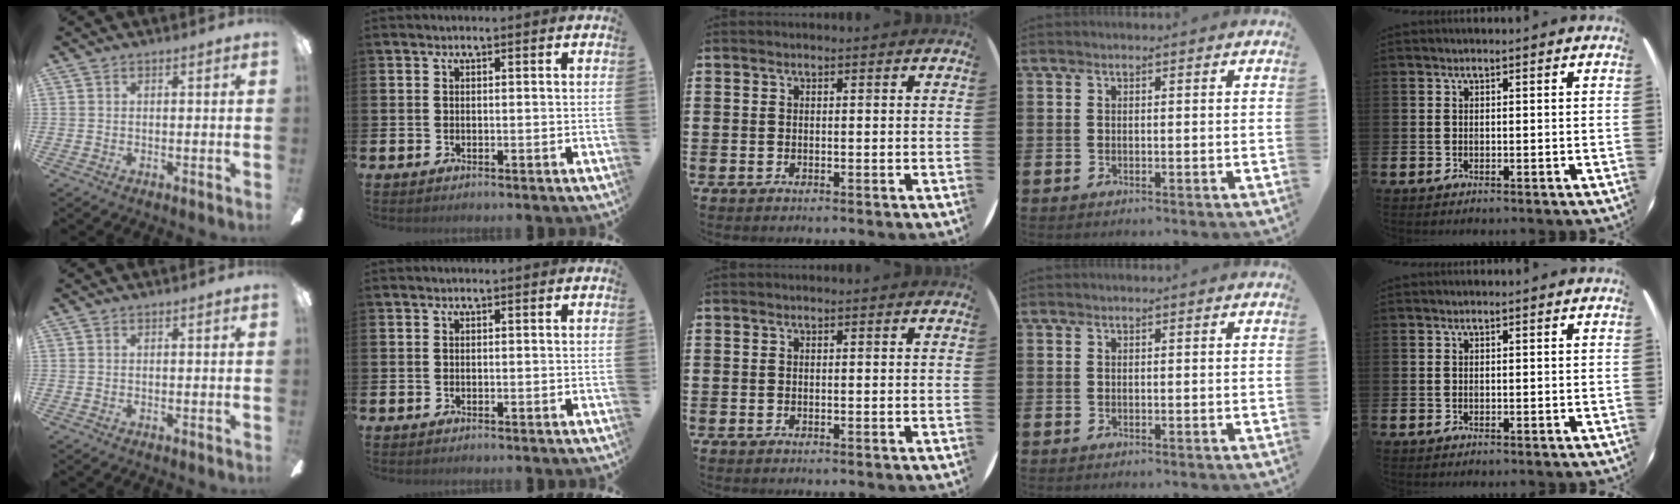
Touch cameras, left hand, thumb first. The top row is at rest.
{}